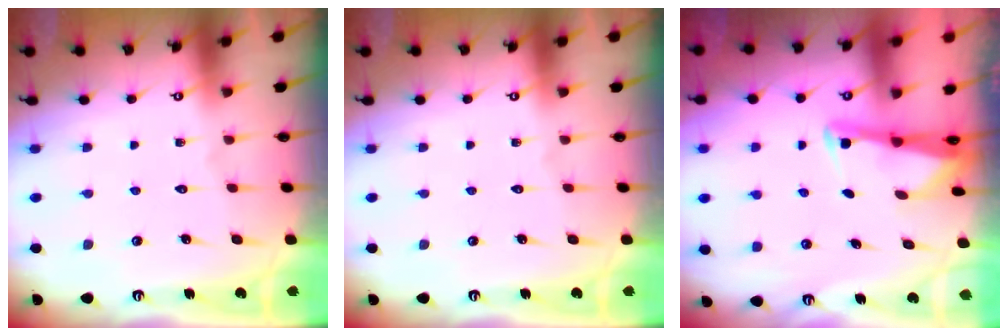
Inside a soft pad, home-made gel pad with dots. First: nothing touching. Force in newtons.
{"total": 0.0}
{"total": 2.5, "press": 2.5, "slide": 0.3}